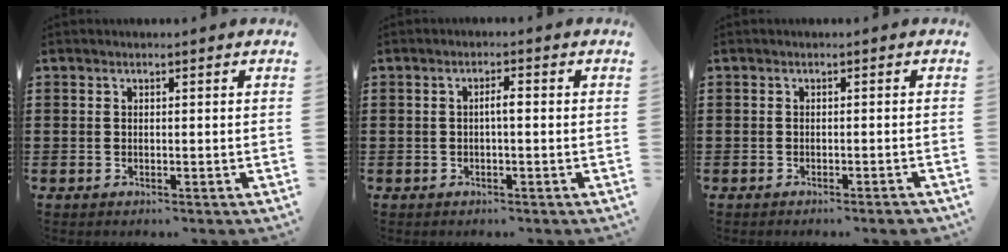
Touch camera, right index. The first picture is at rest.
{"total": 1.9, "force": [-0.2, 0.3, 1.8], "torque": [-0.035, 0.003, -0.005]}
{"total": 1.1, "force": [-1.0, -0.1, 0.5], "torque": [-0.009, -0.002, -0.019]}